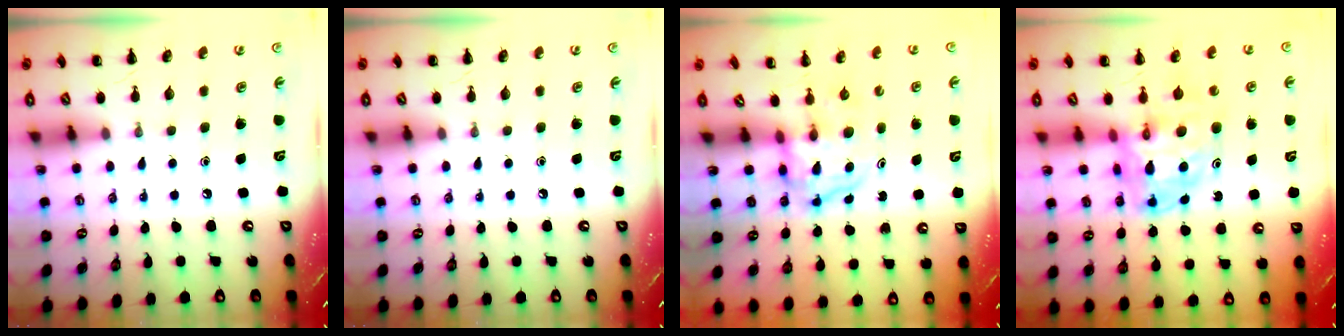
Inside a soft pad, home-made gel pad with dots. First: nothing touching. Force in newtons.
{"total": 0.0}
{"total": 3.7, "press": 3.7, "slide": 0.6}
{"total": 9.6, "press": 9.2, "slide": 2.8}